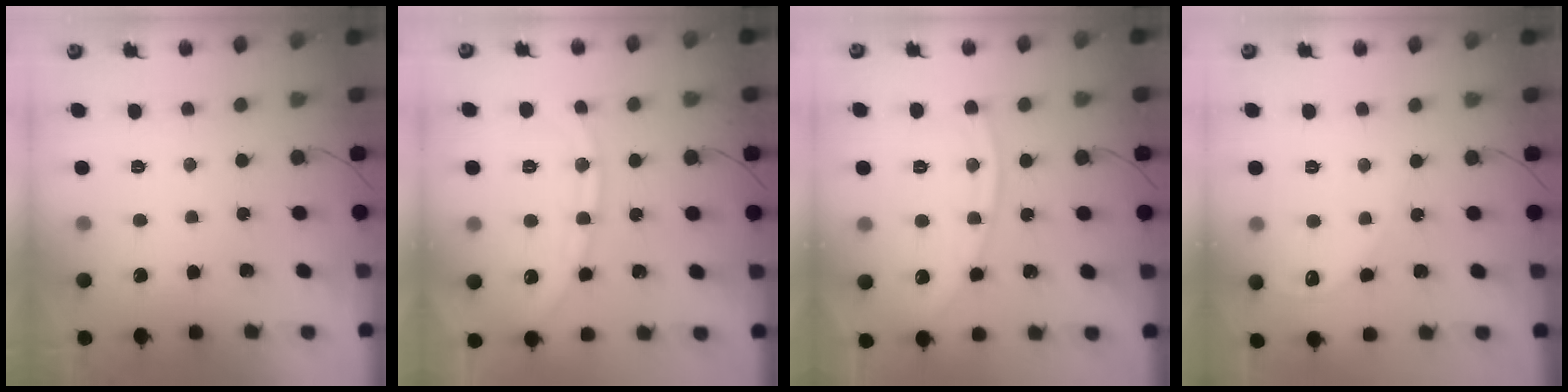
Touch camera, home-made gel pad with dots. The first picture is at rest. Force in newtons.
{"total": 9.7, "press": 9.6, "slide": 1.4}
{"total": 11.3, "press": 11.2, "slide": 1.5}
{"total": 4.8, "press": 4.8, "slide": 0.6}